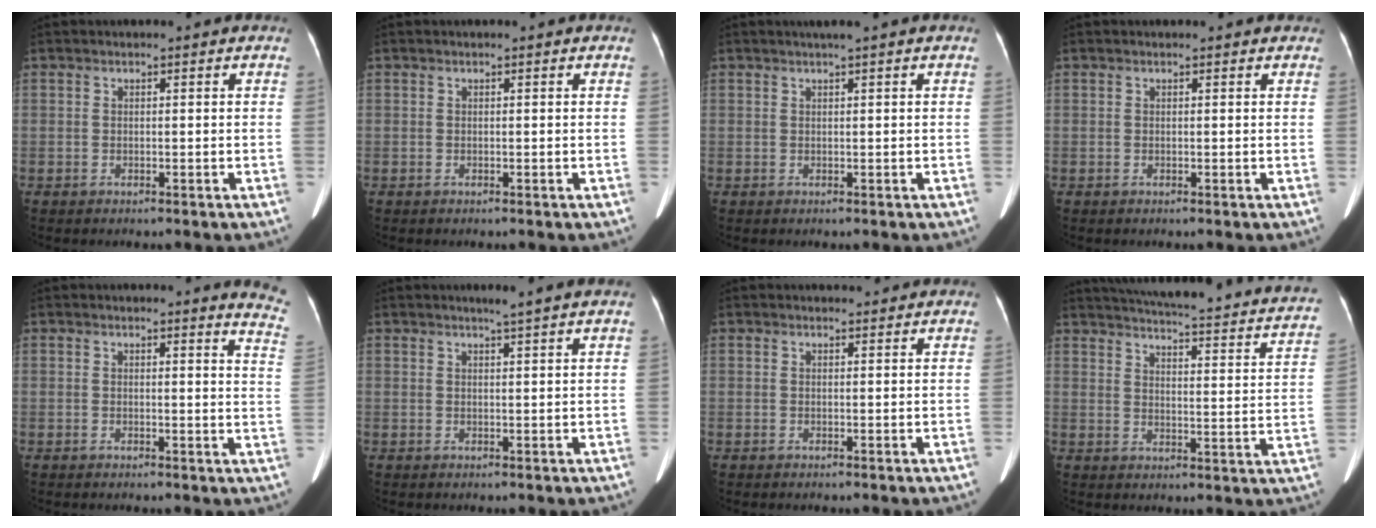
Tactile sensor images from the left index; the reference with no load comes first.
{"total": 0.0}
{"total": 1.5, "force": [1.0, -0.4, 1.0], "torque": [-0.017, 0.003, 0.022]}
{"total": 2.4, "force": [2.2, 0.9, 0.5], "torque": [-0.009, 0.016, 0.014]}
{"total": 6.7, "force": [6.6, -0.1, 1.5], "torque": [-0.005, -0.063, 0.037]}
{"total": 2.2, "force": [1.8, -0.8, 1.1], "torque": [-0.017, -0.003, 0.032]}
{"total": 1.6, "force": [1.5, 0.3, 0.2], "torque": [-0.007, 0.005, 0.024]}
{"total": 25.9, "force": [22.2, 3.8, 12.8], "torque": [-0.185, -0.036, 0.254]}